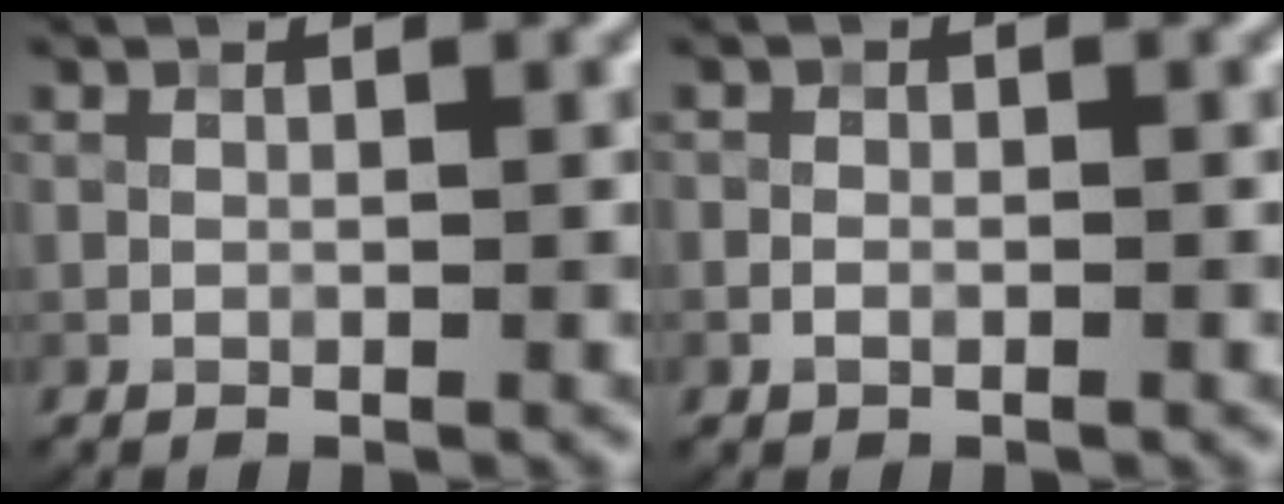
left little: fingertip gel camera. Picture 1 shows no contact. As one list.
[{"total": 0.7, "force": [-0.5, 0.5, 0.0], "torque": [0.001, -0.002, -0.010]}]